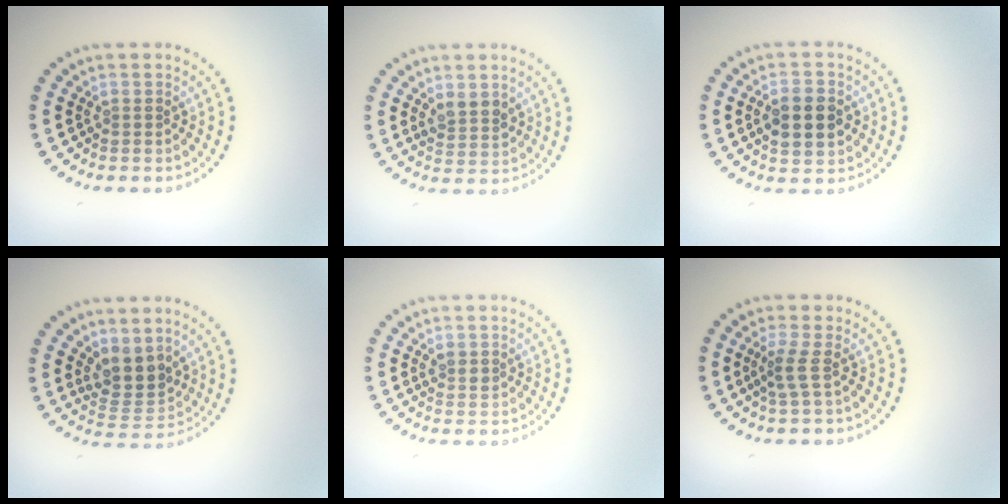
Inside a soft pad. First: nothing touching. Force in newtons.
{"total": 2.2, "press": 2.0, "slide": 0.9}
{"total": 4.4, "press": 4.4, "slide": 0.1}
{"total": 3.4, "press": 2.8, "slide": 2.0}
{"total": 1.3, "press": 1.2, "slide": 0.4}
{"total": 1.8, "press": 1.3, "slide": 1.3}